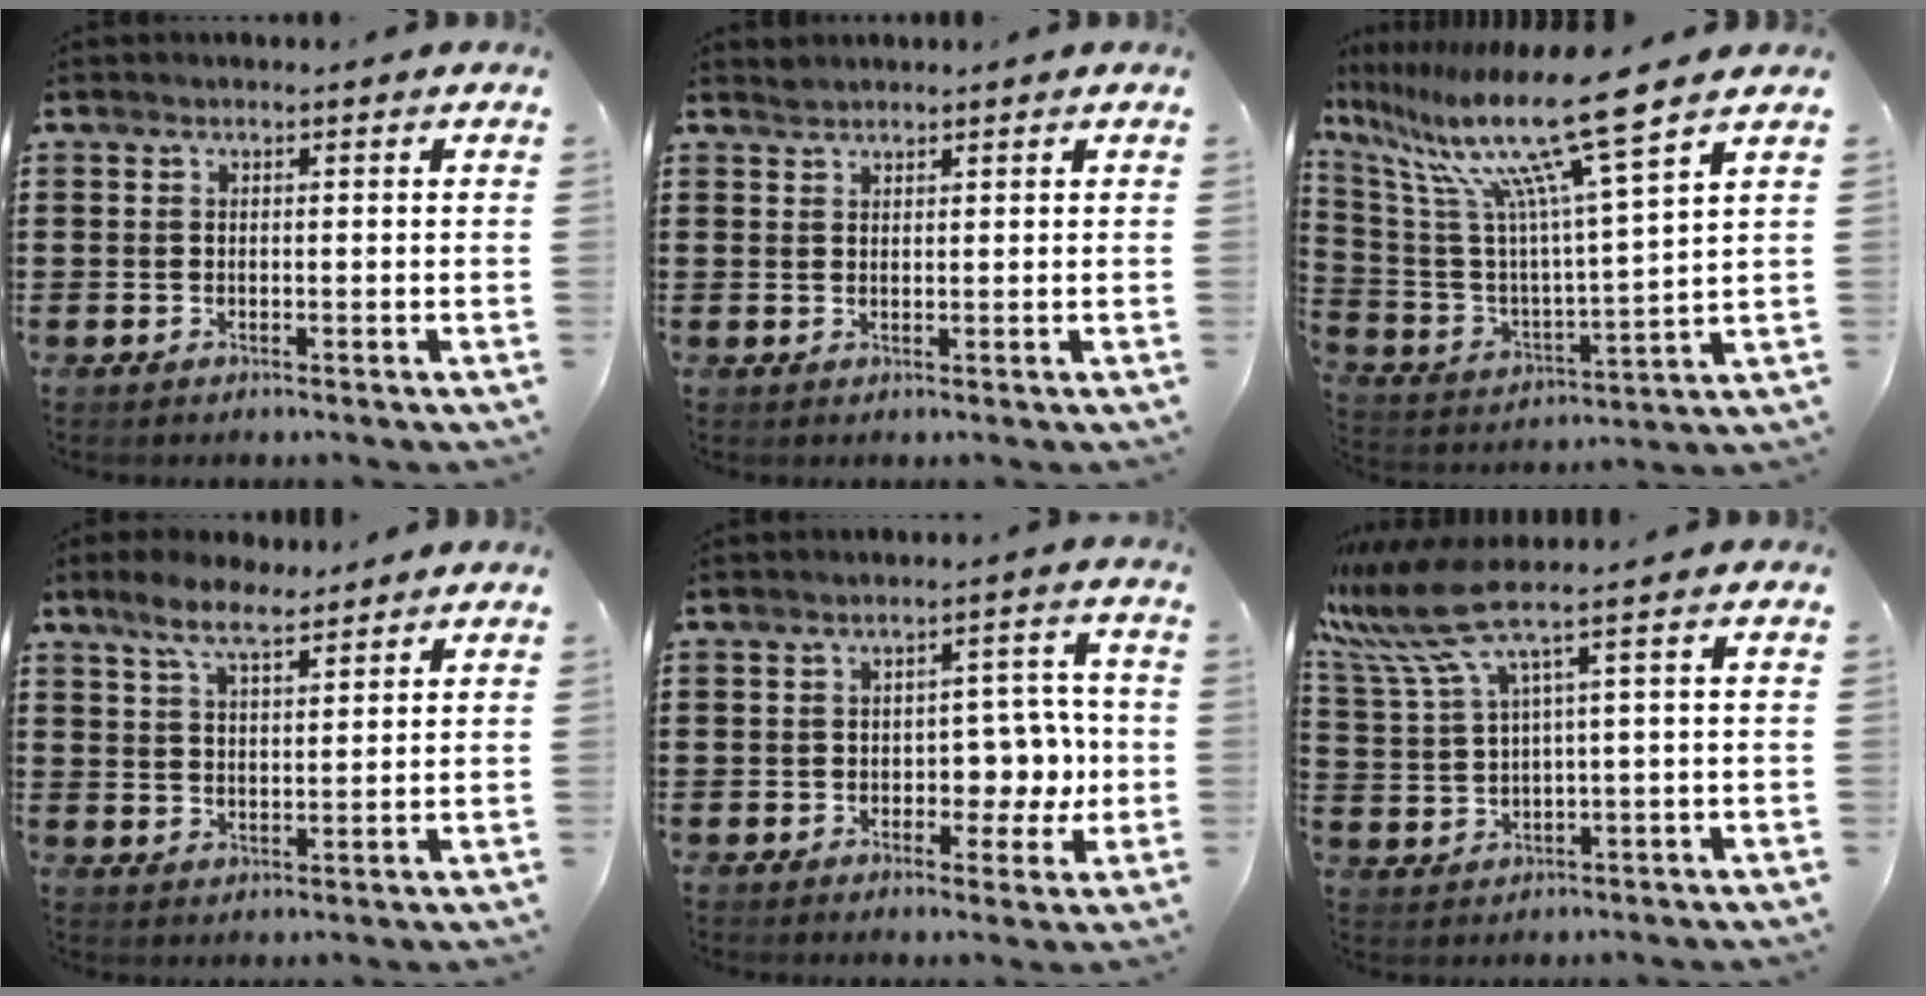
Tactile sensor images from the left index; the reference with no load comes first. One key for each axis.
{"total": 1.1, "fx": 1.0, "fy": 0.2, "fz": 0.0, "tx": -0.004, "ty": -0.002, "tz": 0.021}
{"total": 16.2, "fx": 12.1, "fy": 0.3, "fz": 10.7, "tx": -0.234, "ty": -0.081, "tz": 0.191}
{"total": 6.5, "fx": 5.2, "fy": 1.6, "fz": 3.6, "tx": -0.083, "ty": -0.004, "tz": 0.095}
{"total": 5.8, "fx": -0.5, "fy": 3.8, "fz": 4.3, "tx": -0.064, "ty": 0.001, "tz": -0.017}
{"total": 7.1, "fx": 3.8, "fy": 0.8, "fz": 6.0, "tx": -0.153, "ty": -0.028, "tz": 0.060}